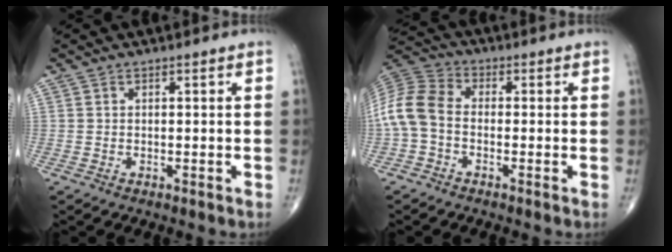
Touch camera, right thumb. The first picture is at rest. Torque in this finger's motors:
{"motor_torque": [-0.01, 0.44, 0.80, -0.37, 0.30]}